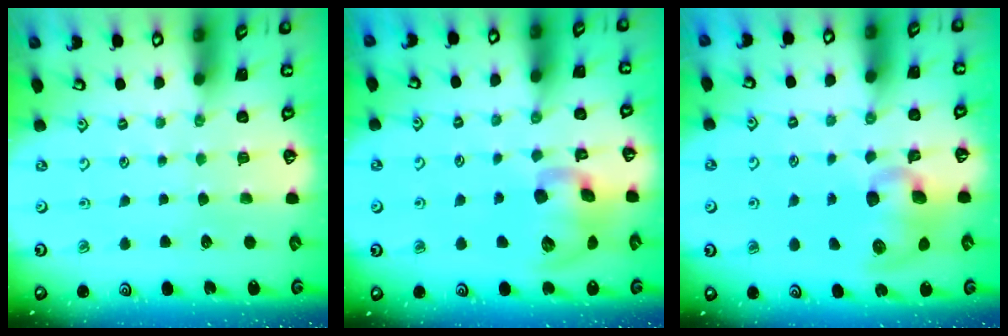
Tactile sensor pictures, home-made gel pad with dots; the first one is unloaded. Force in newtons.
{"total": 12.8, "press": 12.6, "slide": 2.0}
{"total": 10.9, "press": 10.8, "slide": 1.4}